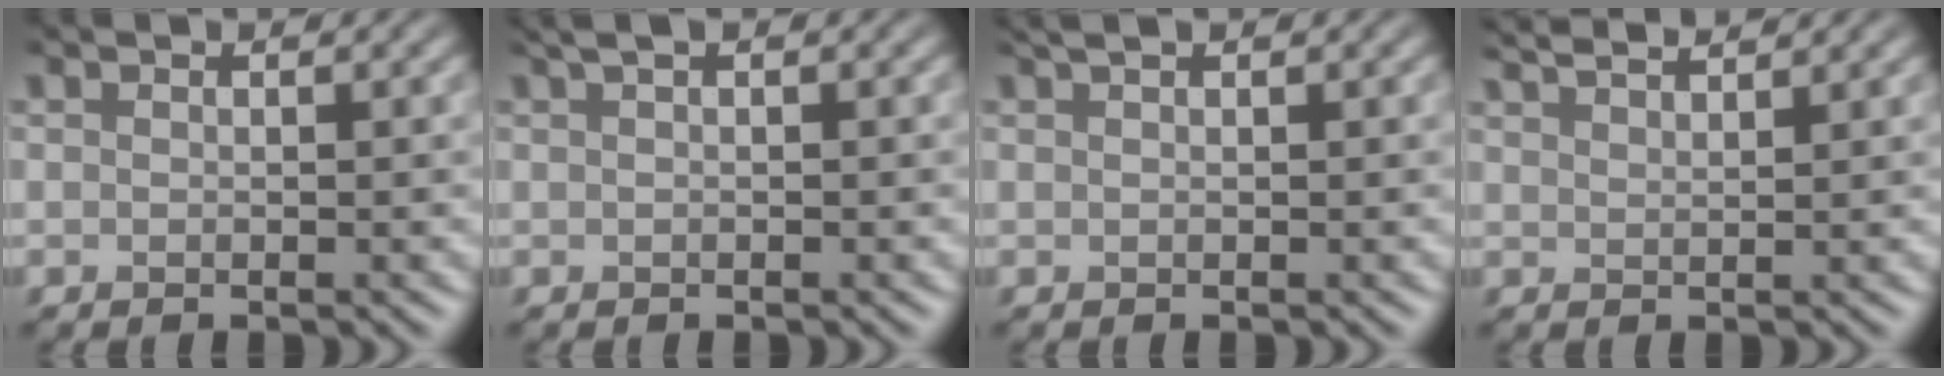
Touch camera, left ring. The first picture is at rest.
{"total": 1.7, "force": [0.9, 0.4, 1.4], "torque": [-0.022, 0.002, 0.011]}
{"total": 1.5, "force": [1.0, 0.3, 1.1], "torque": [-0.016, 0.000, 0.011]}
{"total": 3.9, "force": [3.3, 0.9, 1.9], "torque": [-0.001, 0.018, 0.027]}